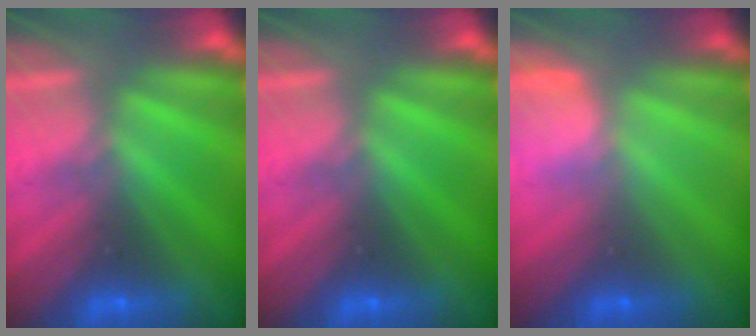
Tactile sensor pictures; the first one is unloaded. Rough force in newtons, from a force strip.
{"total": 0.0}
{"total": 2.7}